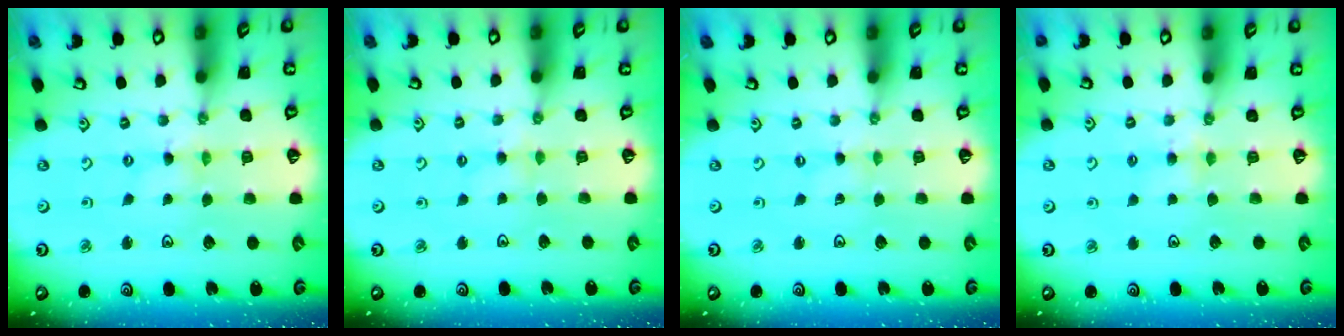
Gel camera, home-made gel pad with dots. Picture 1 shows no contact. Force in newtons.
{"total": 2.4, "press": 2.4, "slide": 0.5}
{"total": 0.0}
{"total": 3.8, "press": 3.7, "slide": 0.6}